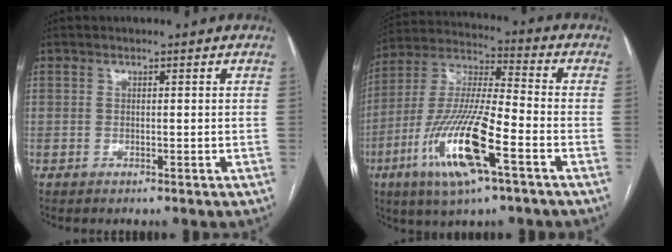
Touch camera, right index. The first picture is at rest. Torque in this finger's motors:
{"motor_torque": [1.58, -0.55, 0.60, 0.21]}